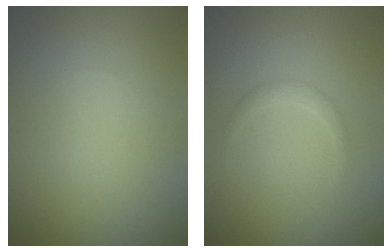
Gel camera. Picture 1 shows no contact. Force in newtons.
{"total": 1.1, "press": 1.1, "slide": 0.0}